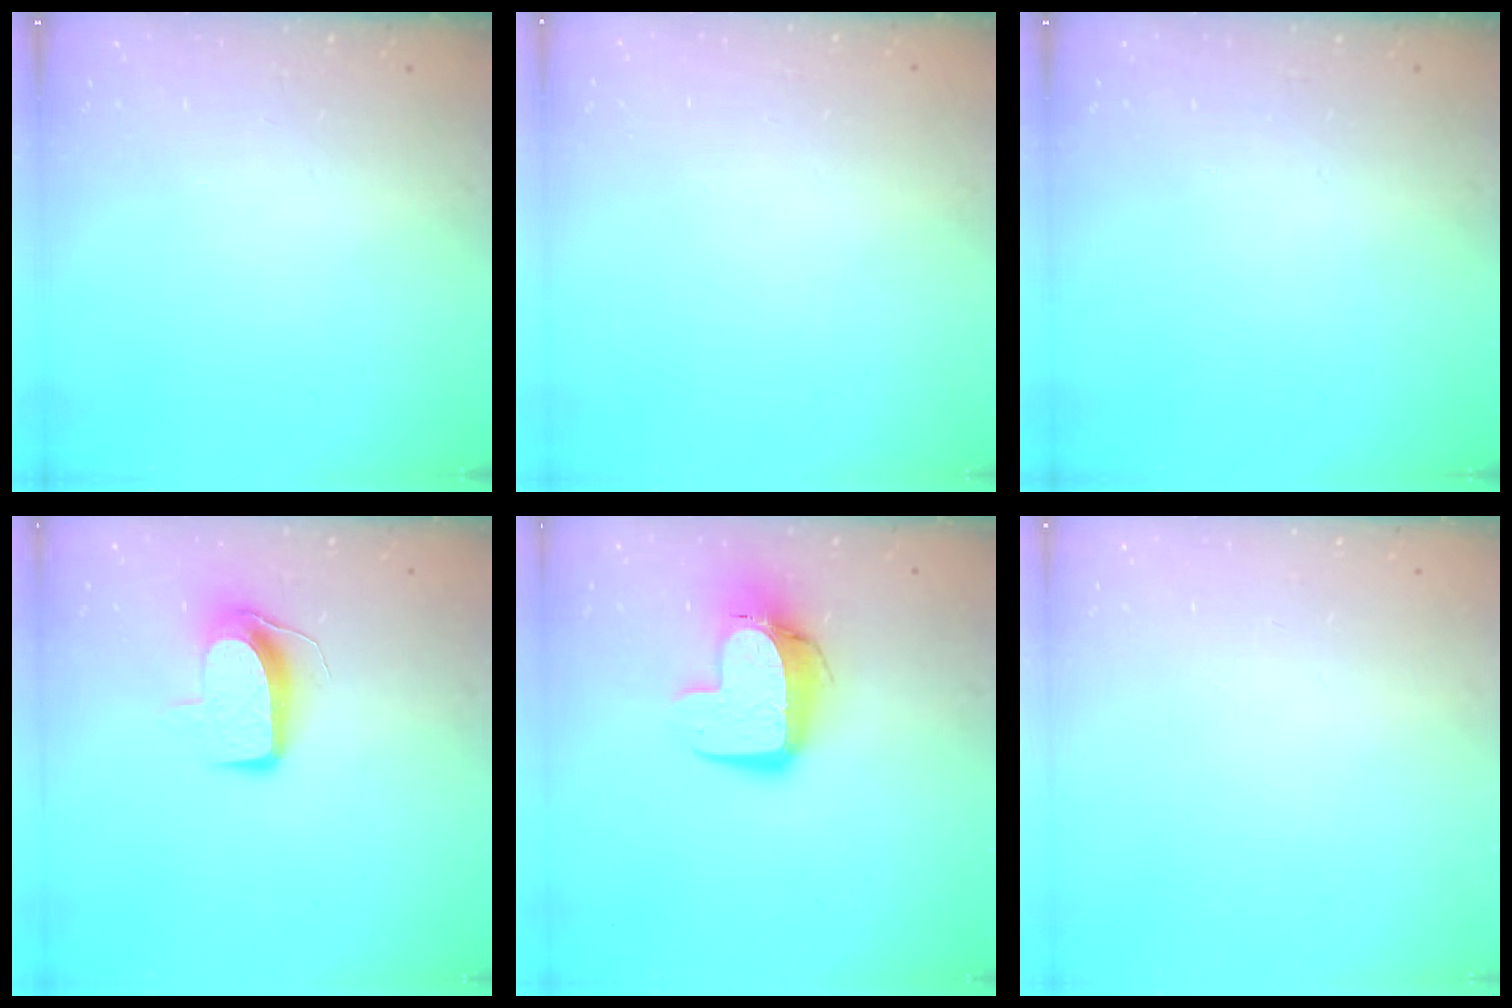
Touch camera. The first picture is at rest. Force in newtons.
{"total": 0.0}
{"total": 0.0}
{"total": 9.3, "press": 9.3, "slide": 0.6}
{"total": 13.5, "press": 13.4, "slide": 1.3}
{"total": 0.0}